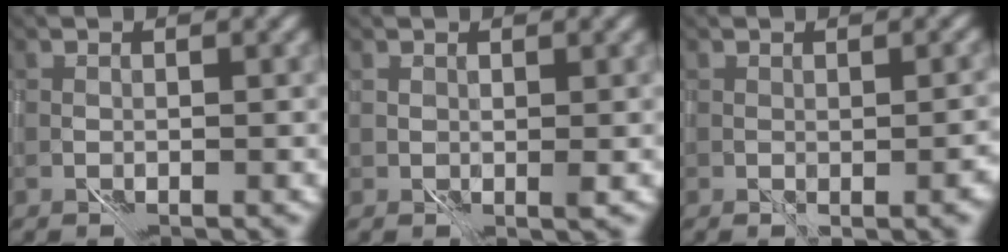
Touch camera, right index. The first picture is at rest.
{"total": 1.1, "force": [0.8, 0.2, 0.7], "torque": [-0.011, 0.005, 0.016]}
{"total": 1.7, "force": [0.3, 0.3, 1.7], "torque": [-0.020, 0.003, 0.016]}